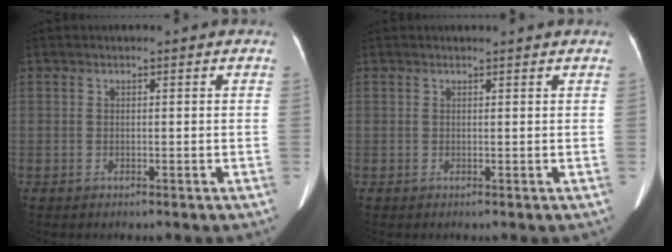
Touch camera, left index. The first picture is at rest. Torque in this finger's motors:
{"motor_torque": [-0.09, -0.27, -0.16, 0.00]}